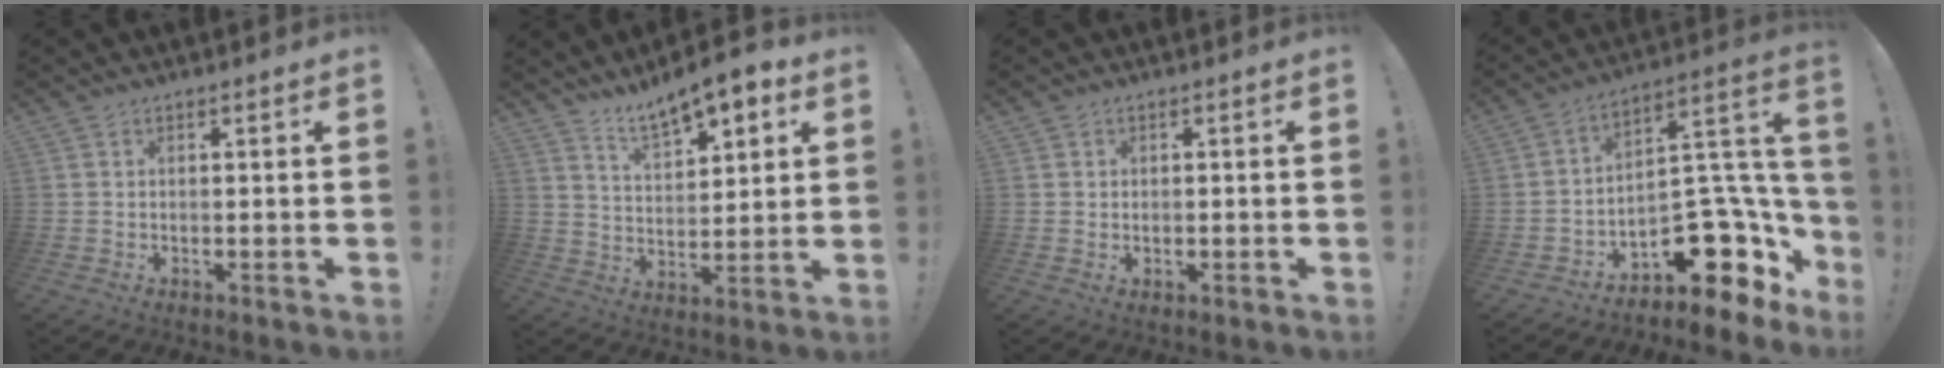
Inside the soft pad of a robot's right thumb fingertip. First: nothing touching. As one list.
[{"total": 10.4, "force": [8.3, 3.7, 5.2], "torque": [-0.080, -0.058, 0.149]}, {"total": 1.0, "force": [0.4, 0.9, 0.1], "torque": [0.007, 0.000, 0.006]}, {"total": 15.7, "force": [-6.9, 9.1, 10.7], "torque": [-0.113, 0.024, -0.103]}]